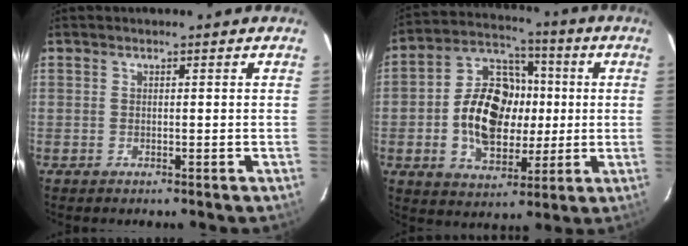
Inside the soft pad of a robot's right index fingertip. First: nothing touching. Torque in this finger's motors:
{"motor_torque": [1.32, 0.71, 0.28, 0.14]}